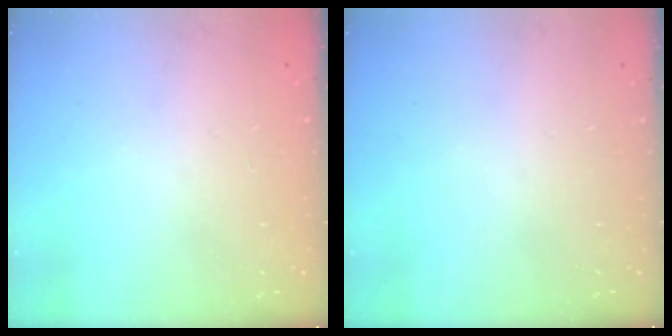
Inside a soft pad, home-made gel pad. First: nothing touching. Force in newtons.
{"total": 0.0}